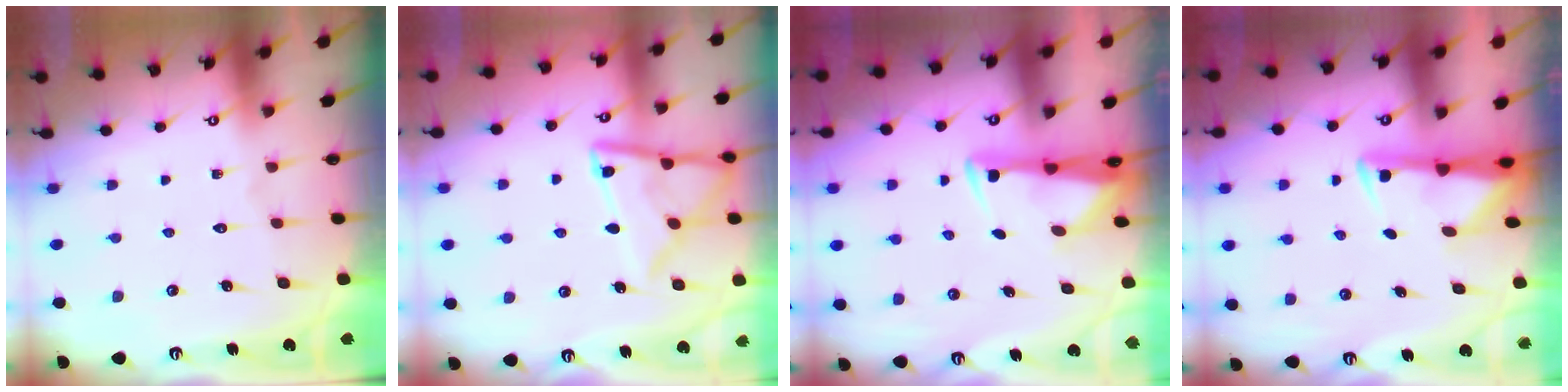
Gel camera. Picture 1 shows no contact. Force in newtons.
{"total": 13.5, "press": 13.5, "slide": 1.5}
{"total": 3.0, "press": 2.9, "slide": 0.9}
{"total": 2.9, "press": 2.9, "slide": 0.5}